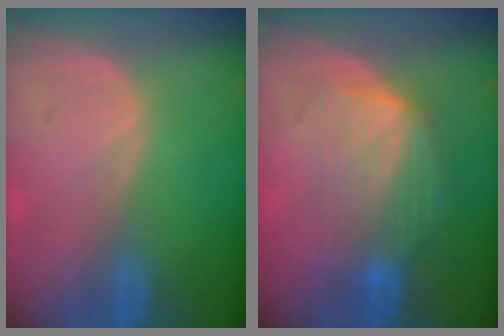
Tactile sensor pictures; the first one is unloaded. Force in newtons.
{"total": 6.9, "press": 6.8, "slide": 0.5}